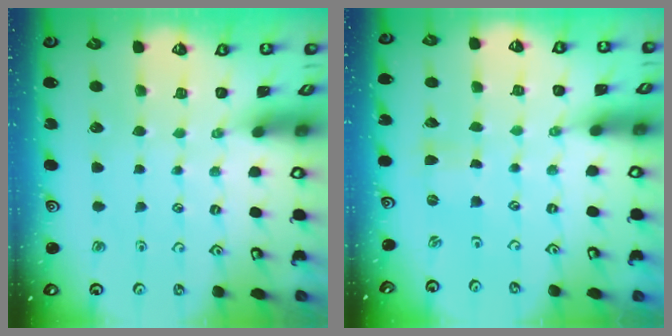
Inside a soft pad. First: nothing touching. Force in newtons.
{"total": 0.0}